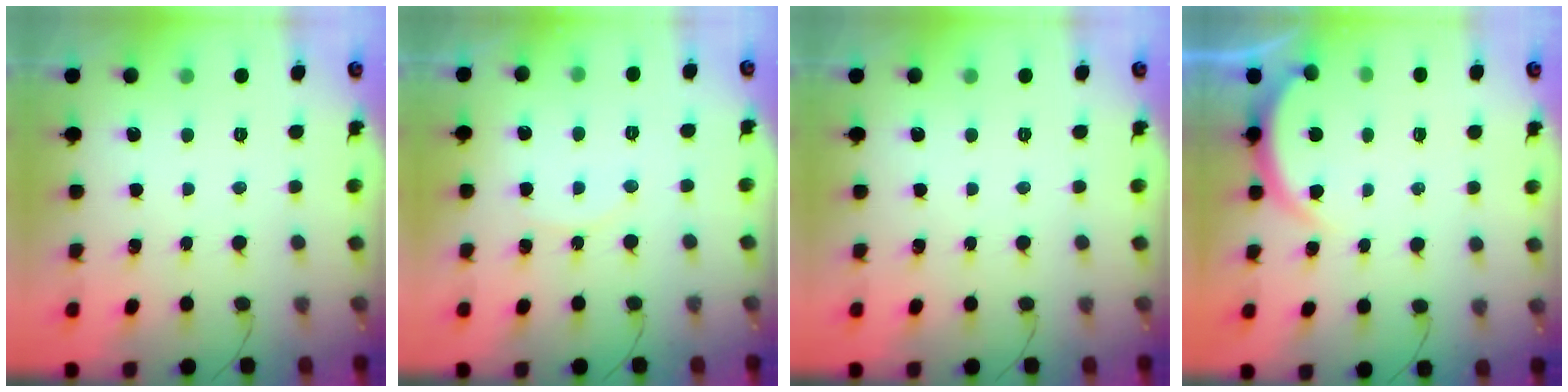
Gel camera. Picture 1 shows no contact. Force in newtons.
{"total": 4.4, "press": 4.4, "slide": 0.5}
{"total": 0.0}
{"total": 4.1, "press": 4.1, "slide": 0.5}